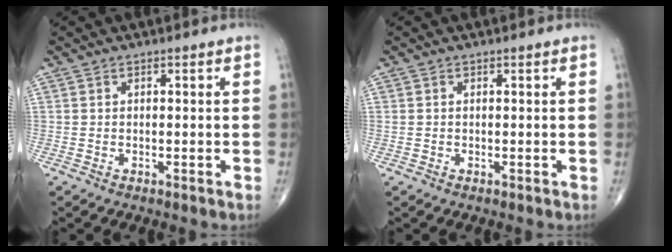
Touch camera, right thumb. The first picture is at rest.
{"total": 0.7, "force": [0.1, 0.4, 0.6], "torque": [-0.017, 0.008, 0.008]}